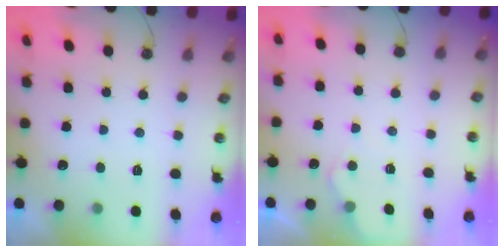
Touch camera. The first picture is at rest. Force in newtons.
{"total": 5.0, "press": 5.0, "slide": 0.6}